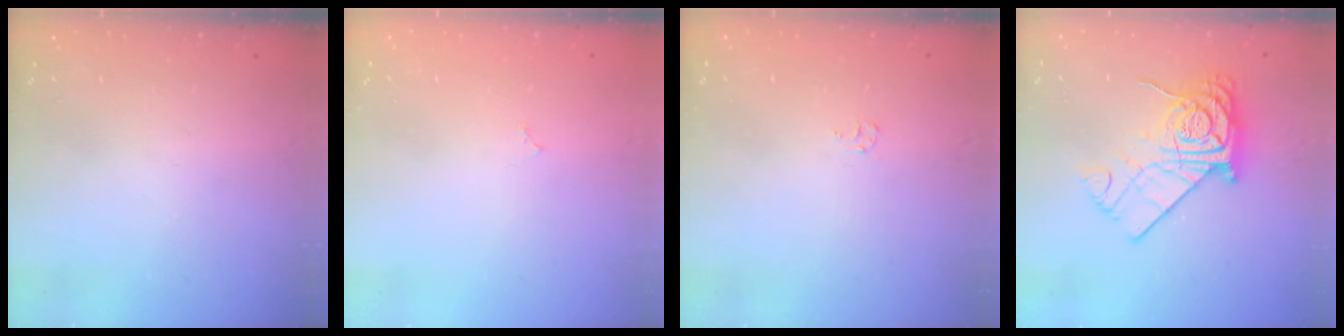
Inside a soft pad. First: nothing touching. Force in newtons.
{"total": 1.8, "press": 1.8, "slide": 0.3}
{"total": 4.1, "press": 4.1, "slide": 0.4}
{"total": 18.7, "press": 18.7, "slide": 1.0}